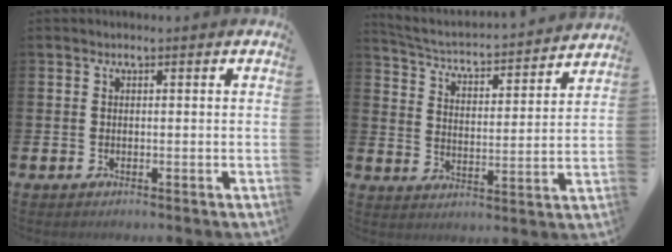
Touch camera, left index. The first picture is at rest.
{"total": 4.2, "force": [4.0, 0.7, 1.0], "torque": [-0.042, -0.044, 0.058]}